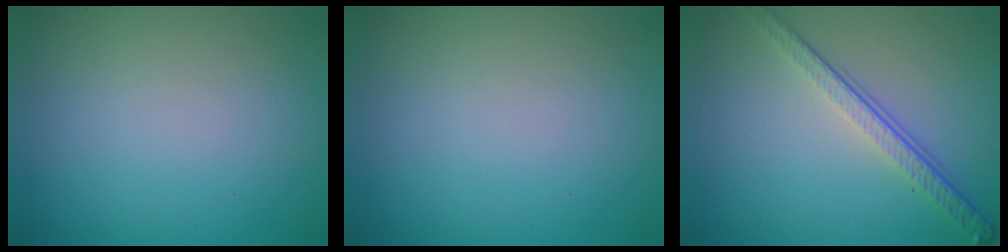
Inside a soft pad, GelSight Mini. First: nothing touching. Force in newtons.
{"total": 0.0}
{"total": 4.1, "press": 2.8, "slide": 2.9}